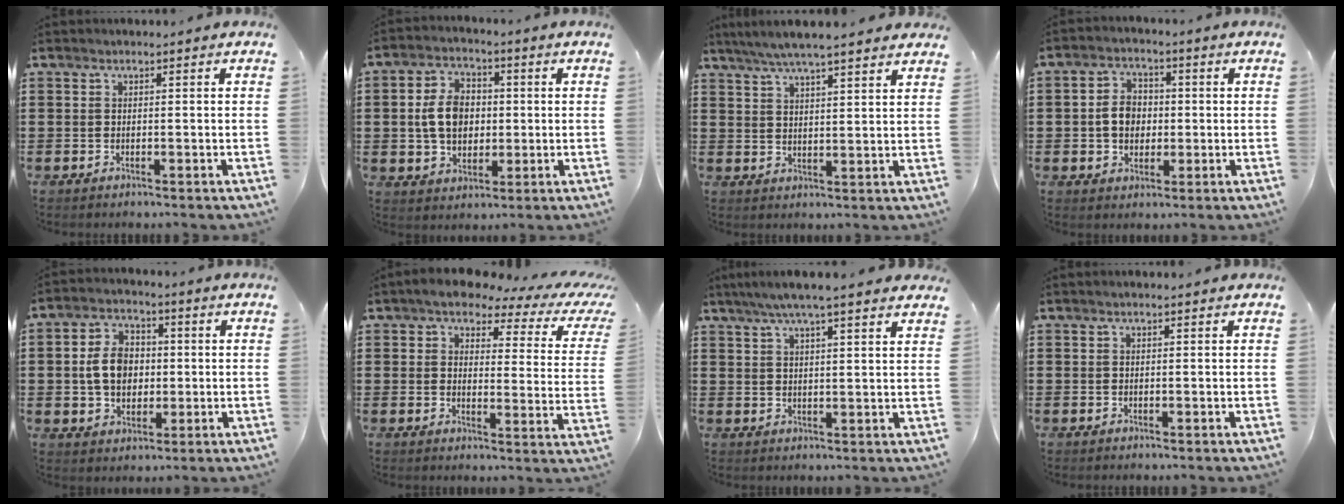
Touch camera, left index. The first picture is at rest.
{"total": 7.6, "force": [0.2, 5.4, 5.4], "torque": [-0.124, 0.008, -0.003]}
{"total": 5.1, "force": [4.5, 0.1, 2.4], "torque": [-0.060, -0.014, 0.080]}
{"total": 5.4, "force": [-0.2, 4.2, 3.4], "torque": [-0.074, 0.007, -0.011]}
{"total": 7.3, "force": [0.1, 5.4, 4.9], "torque": [-0.110, 0.009, -0.004]}
{"total": 5.1, "force": [4.0, 1.7, 2.7], "torque": [-0.069, -0.016, 0.064]}
{"total": 5.4, "force": [4.4, 0.1, 3.1], "torque": [-0.071, -0.008, 0.078]}
{"total": 0.6, "force": [0.4, 0.0, 0.5], "torque": [-0.009, 0.000, 0.008]}